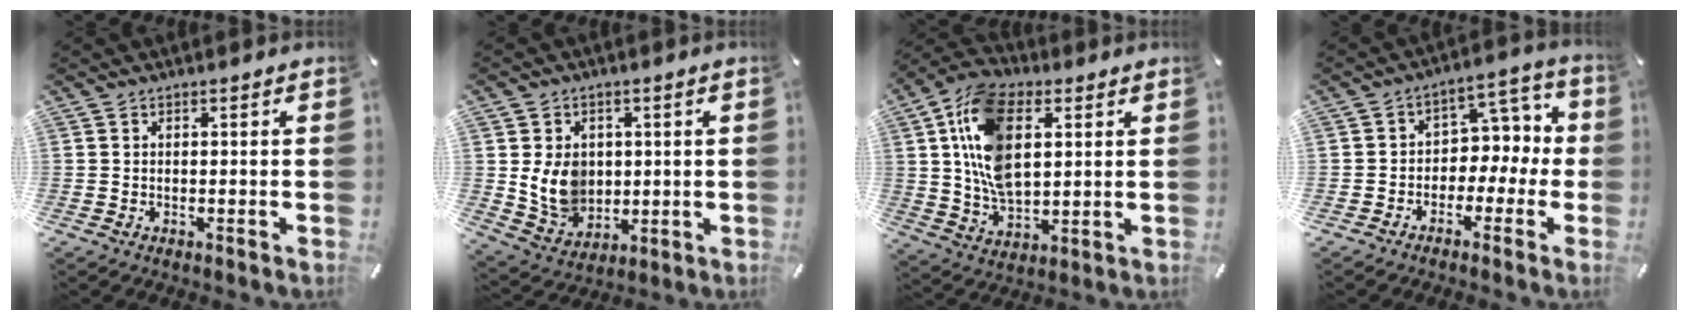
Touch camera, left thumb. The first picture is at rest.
{"total": 9.9, "force": [1.4, 8.5, 4.9], "torque": [-0.115, -0.009, 0.030]}
{"total": 16.7, "force": [4.5, 10.8, 12.0], "torque": [-0.277, 0.001, 0.078]}
{"total": 7.7, "force": [-0.5, 6.8, 3.4], "torque": [-0.040, 0.008, -0.012]}